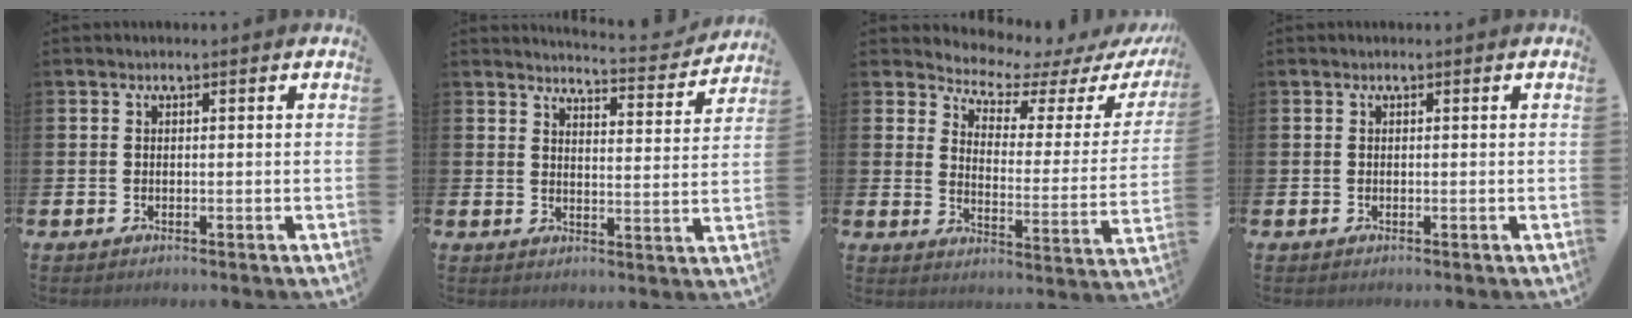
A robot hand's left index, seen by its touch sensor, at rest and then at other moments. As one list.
[{"total": 4.3, "force": [4.3, 0.1, 0.6], "torque": [-0.017, -0.038, 0.069]}, {"total": 4.9, "force": [4.5, 1.6, 1.1], "torque": [-0.044, -0.045, 0.070]}, {"total": 0.0}]